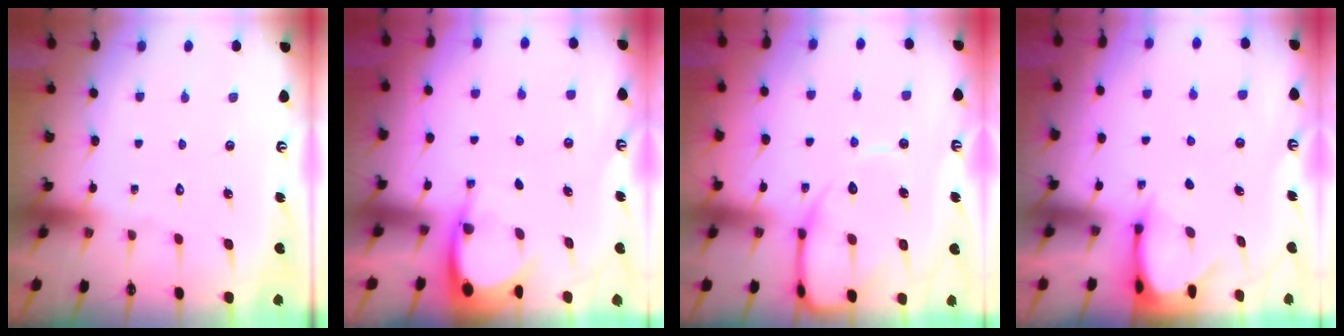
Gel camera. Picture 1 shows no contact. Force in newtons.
{"total": 4.0, "press": 4.0, "slide": 0.2}
{"total": 9.6, "press": 9.6, "slide": 1.0}
{"total": 3.8, "press": 3.8, "slide": 0.2}